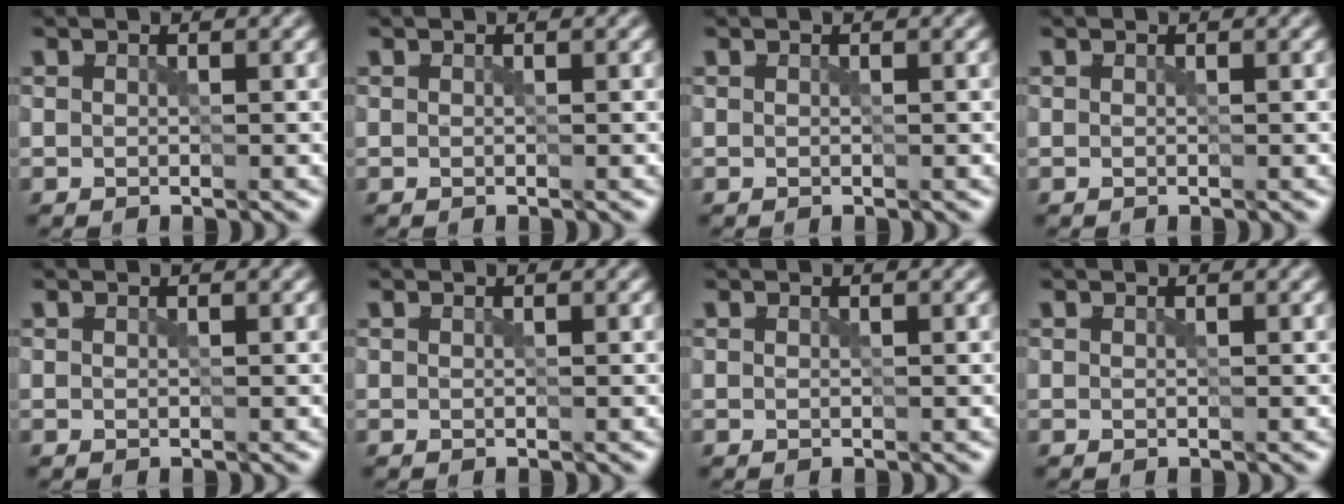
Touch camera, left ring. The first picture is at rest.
{"total": 0.0}
{"total": 0.0}
{"total": 0.0}
{"total": 0.0}
{"total": 0.0}
{"total": 0.0}
{"total": 0.0}